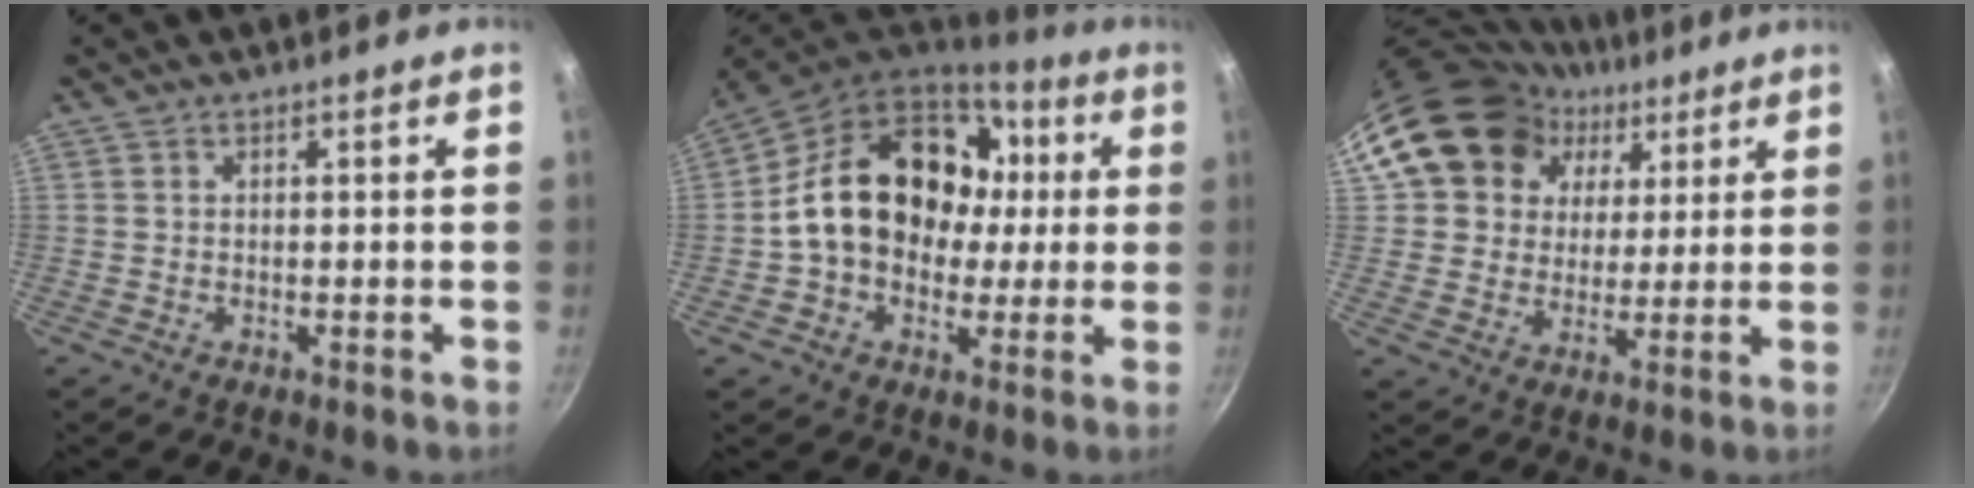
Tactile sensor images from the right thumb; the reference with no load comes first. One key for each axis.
{"total": 22.5, "fx": 2.6, "fy": 17.0, "fz": 14.5, "tx": -0.220, "ty": 0.035, "tz": 0.040}
{"total": 16.4, "fx": 7.6, "fy": 13.1, "fz": 6.2, "tx": -0.091, "ty": 0.001, "tz": 0.130}